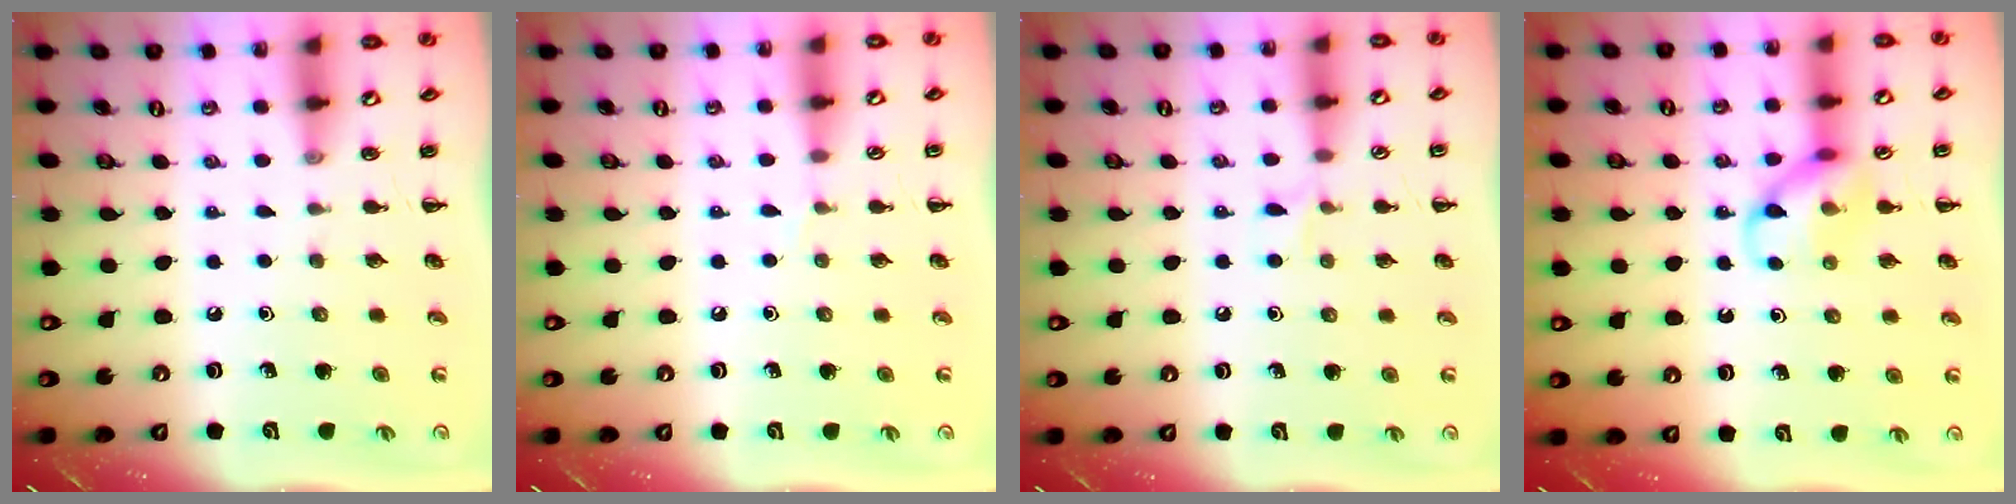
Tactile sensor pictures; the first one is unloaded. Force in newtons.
{"total": 2.9, "press": 2.7, "slide": 1.1}
{"total": 4.3, "press": 4.1, "slide": 1.5}
{"total": 11.7, "press": 11.6, "slide": 1.1}